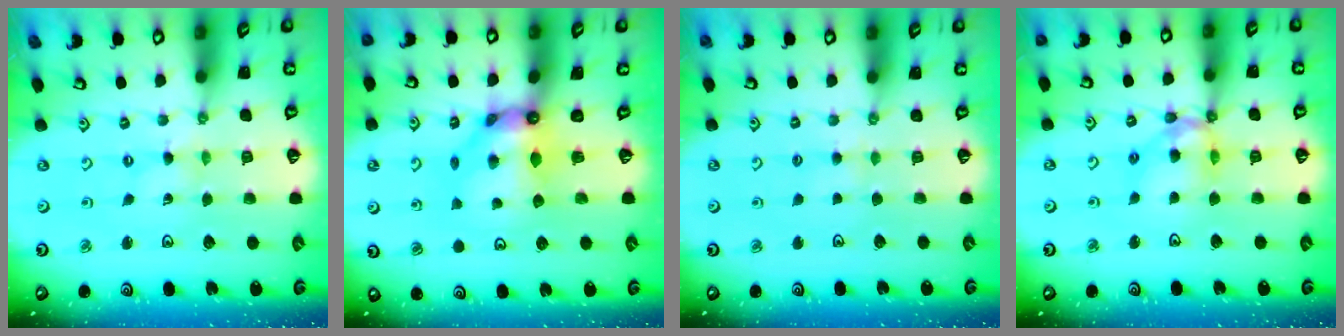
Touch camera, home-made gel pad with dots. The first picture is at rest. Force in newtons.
{"total": 8.8, "press": 8.7, "slide": 0.9}
{"total": 3.2, "press": 3.2, "slide": 0.5}
{"total": 12.0, "press": 12.0, "slide": 1.0}